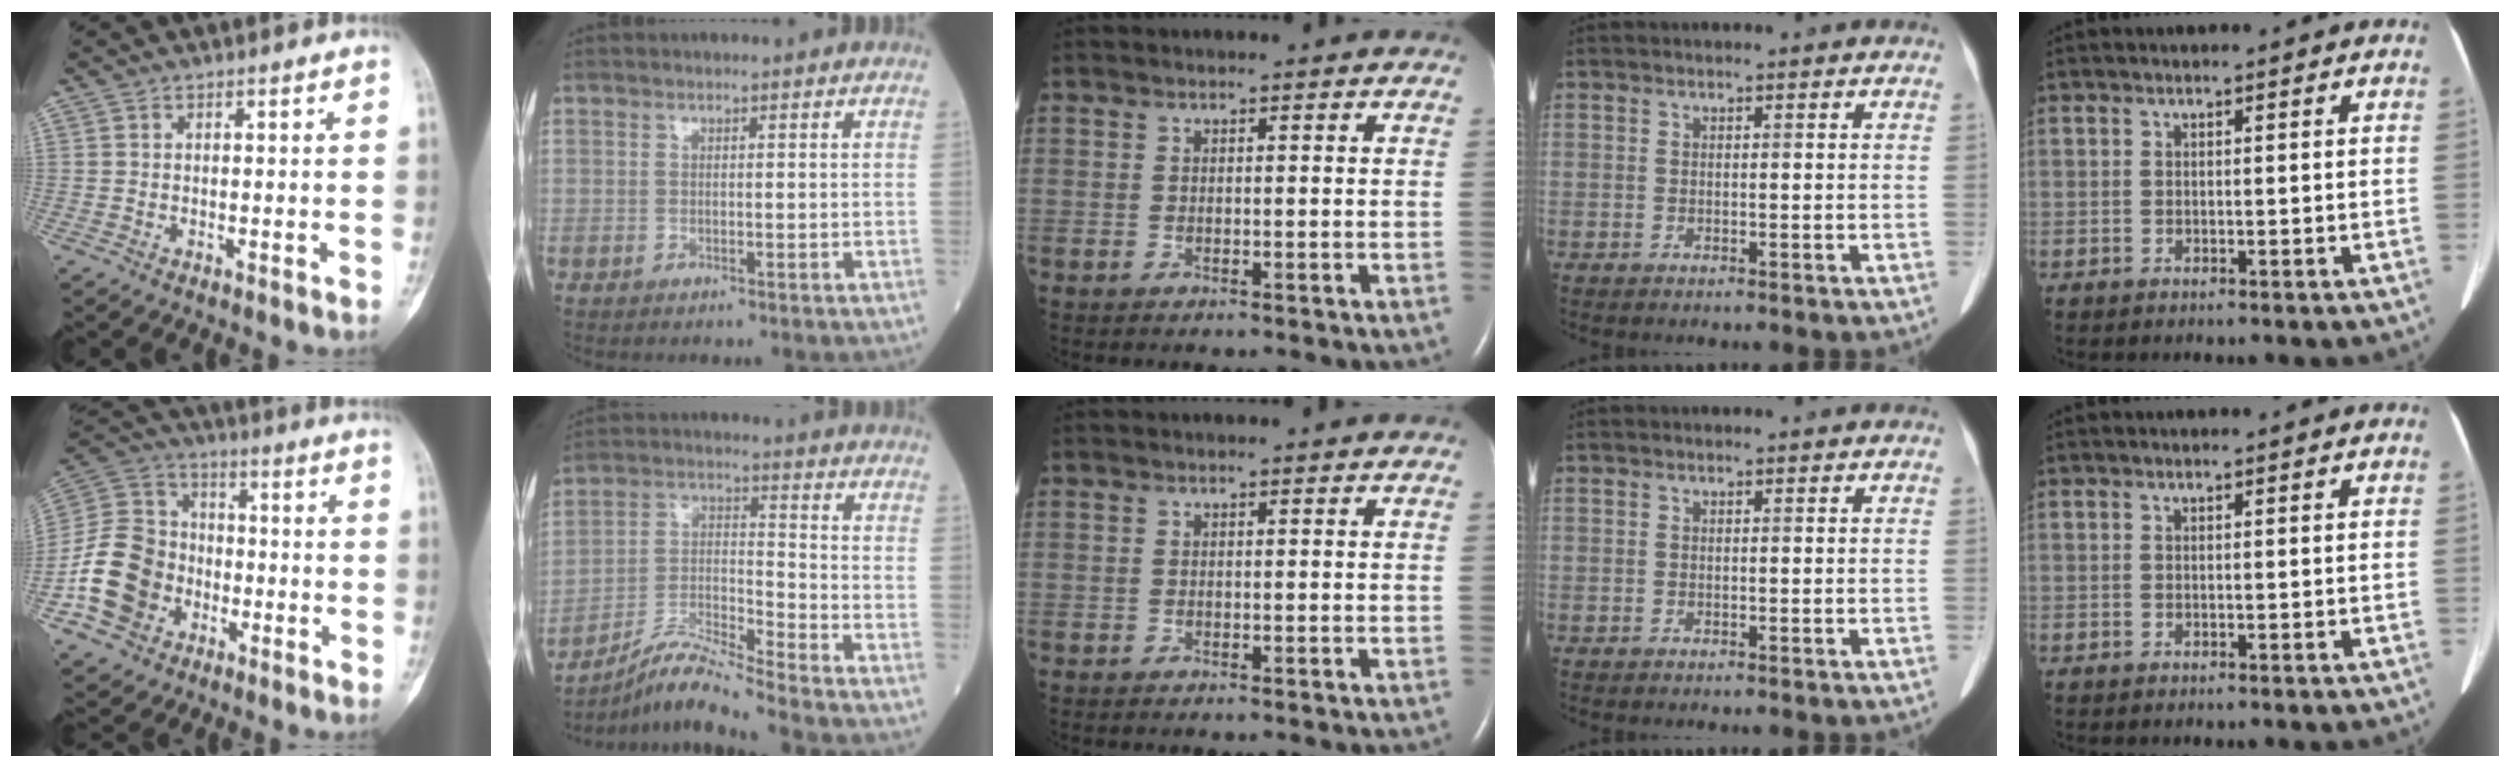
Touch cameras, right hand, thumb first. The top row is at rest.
{"thumb": {"total": 15.2, "force": [-5.5, 12.4, 6.8], "torque": [-0.108, 0.055, -0.103]}, "index": {"total": 8.1, "force": [-7.5, -1.5, 2.6], "torque": [-0.058, -0.002, -0.140]}}